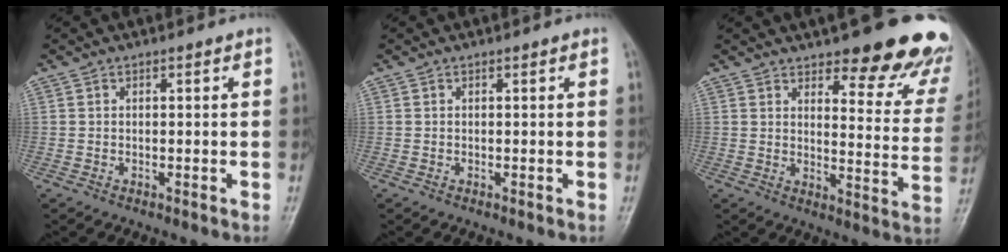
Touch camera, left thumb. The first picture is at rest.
{"total": 0.0}
{"total": 19.2, "force": [14.7, 6.1, 10.8], "torque": [-0.080, -0.090, 0.170]}